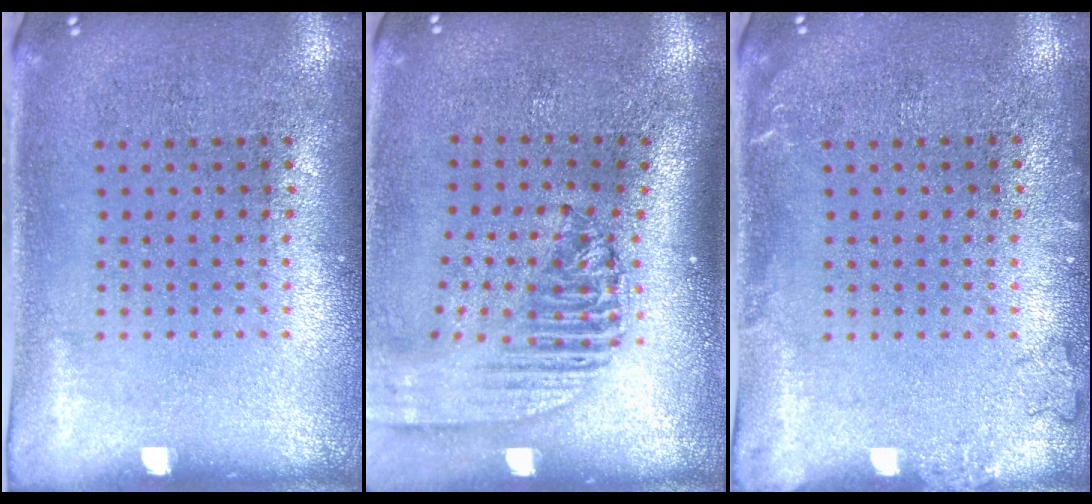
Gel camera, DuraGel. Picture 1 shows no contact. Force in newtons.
{"total": 2.1, "press": 1.7, "slide": 1.3}
{"total": 1.1, "press": 1.0, "slide": 0.3}